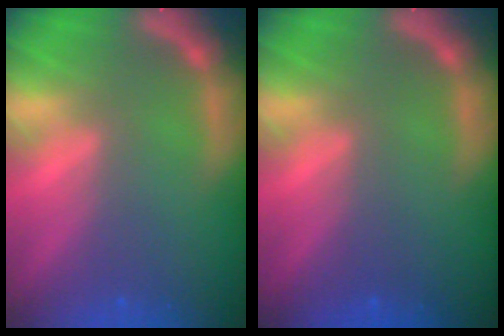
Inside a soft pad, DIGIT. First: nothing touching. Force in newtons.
{"total": 0.0}